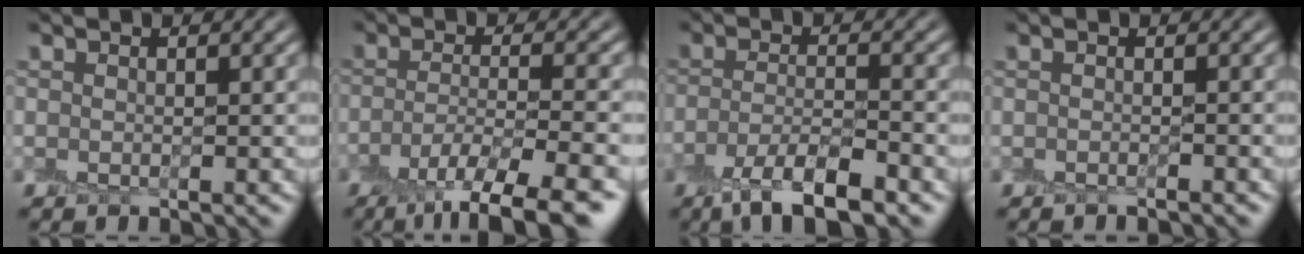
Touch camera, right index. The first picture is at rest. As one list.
[{"total": 8.3, "force": [-4.8, 1.9, 6.4], "torque": [-0.098, -0.010, -0.084]}, {"total": 6.0, "force": [-3.7, 1.5, 4.4], "torque": [-0.084, -0.006, -0.073]}, {"total": 0.7, "force": [-0.6, -0.1, 0.5], "torque": [-0.004, -0.003, -0.014]}]